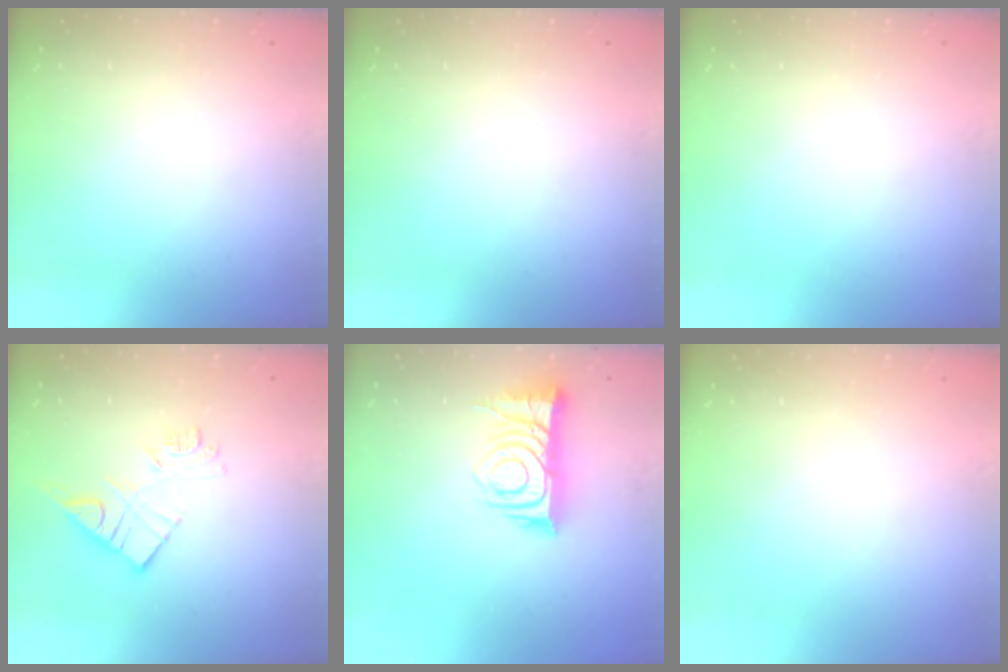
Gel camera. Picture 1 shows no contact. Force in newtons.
{"total": 0.0}
{"total": 0.0}
{"total": 10.8, "press": 10.7, "slide": 0.9}
{"total": 11.3, "press": 11.2, "slide": 1.4}
{"total": 2.8, "press": 2.8, "slide": 0.4}